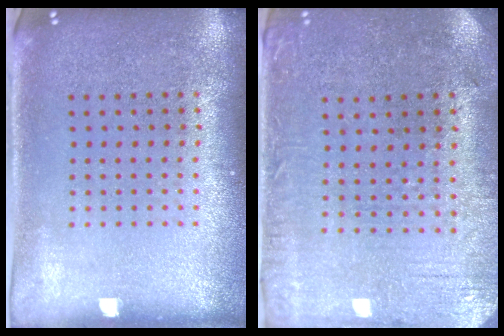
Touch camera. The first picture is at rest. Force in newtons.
{"total": 0.6, "press": 0.3, "slide": 0.5}